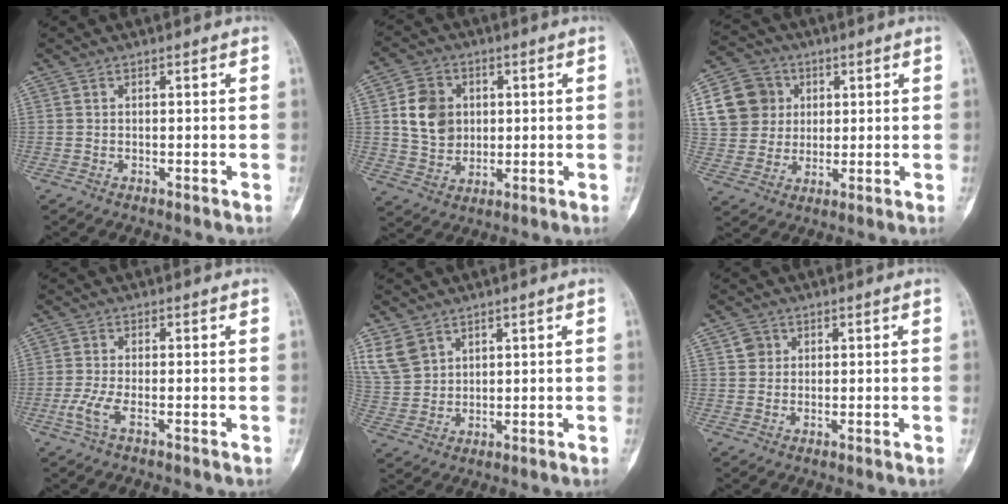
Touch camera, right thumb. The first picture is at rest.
{"total": 9.4, "force": [1.5, 7.7, 5.2], "torque": [-0.064, -0.003, 0.030]}
{"total": 12.3, "force": [3.4, 11.1, 4.2], "torque": [-0.058, 0.008, 0.061]}
{"total": 3.3, "force": [-1.4, 0.8, 2.9], "torque": [-0.080, -0.006, -0.033]}
{"total": 7.0, "force": [4.2, 4.9, 2.6], "torque": [-0.042, -0.010, 0.098]}
{"total": 2.5, "force": [1.0, 2.2, 0.5], "torque": [0.006, -0.003, 0.012]}